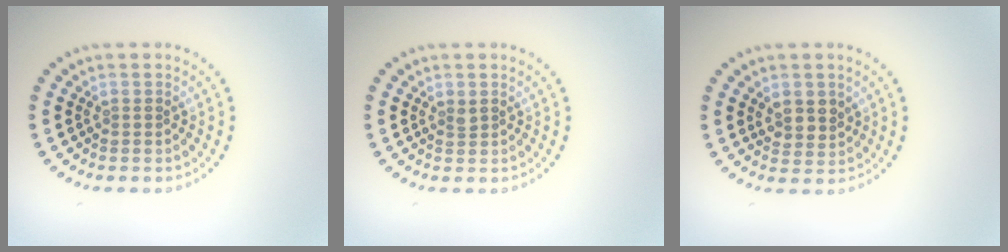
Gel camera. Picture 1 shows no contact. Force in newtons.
{"total": 0.6, "press": 0.5, "slide": 0.3}
{"total": 2.3, "press": 2.1, "slide": 1.0}